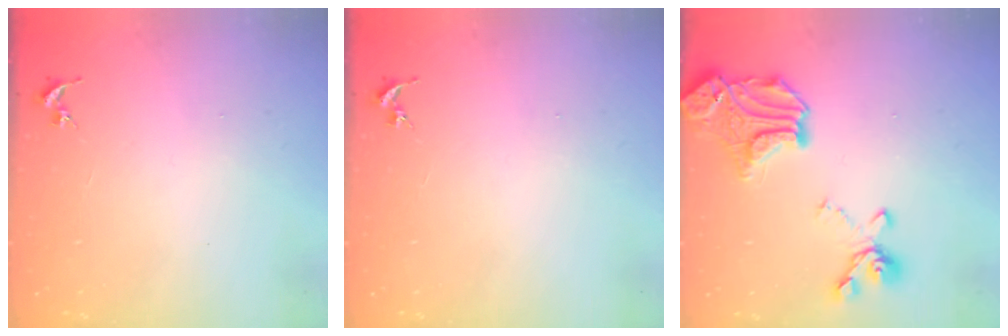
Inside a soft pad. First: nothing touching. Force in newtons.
{"total": 0.0}
{"total": 21.0, "press": 20.9, "slide": 2.0}